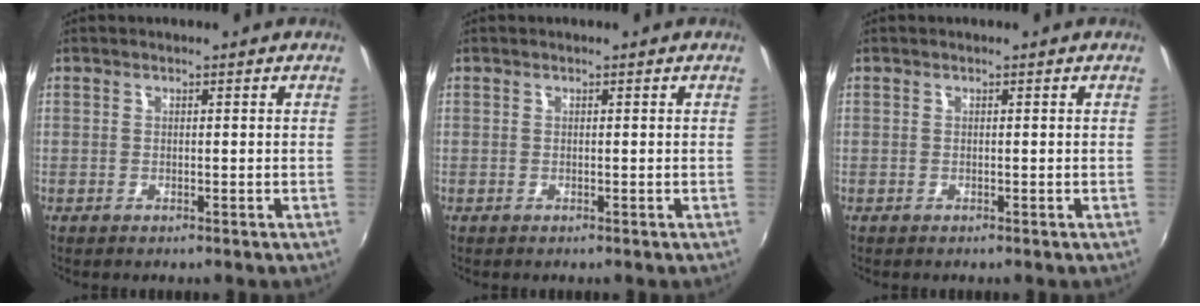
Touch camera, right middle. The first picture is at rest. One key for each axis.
{"total": 0.0}
{"total": 0.0}